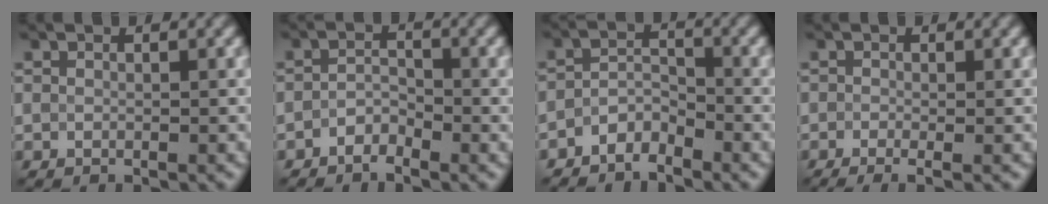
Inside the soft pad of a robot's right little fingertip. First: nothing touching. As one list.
[{"total": 1.8, "force": [-1.7, 0.1, -0.4], "torque": [-0.001, 0.004, -0.029]}, {"total": 2.6, "force": [-2.6, 0.4, -0.4], "torque": [-0.001, 0.007, -0.046]}, {"total": 2.5, "force": [-1.6, 0.5, 1.8], "torque": [-0.022, -0.010, -0.019]}]